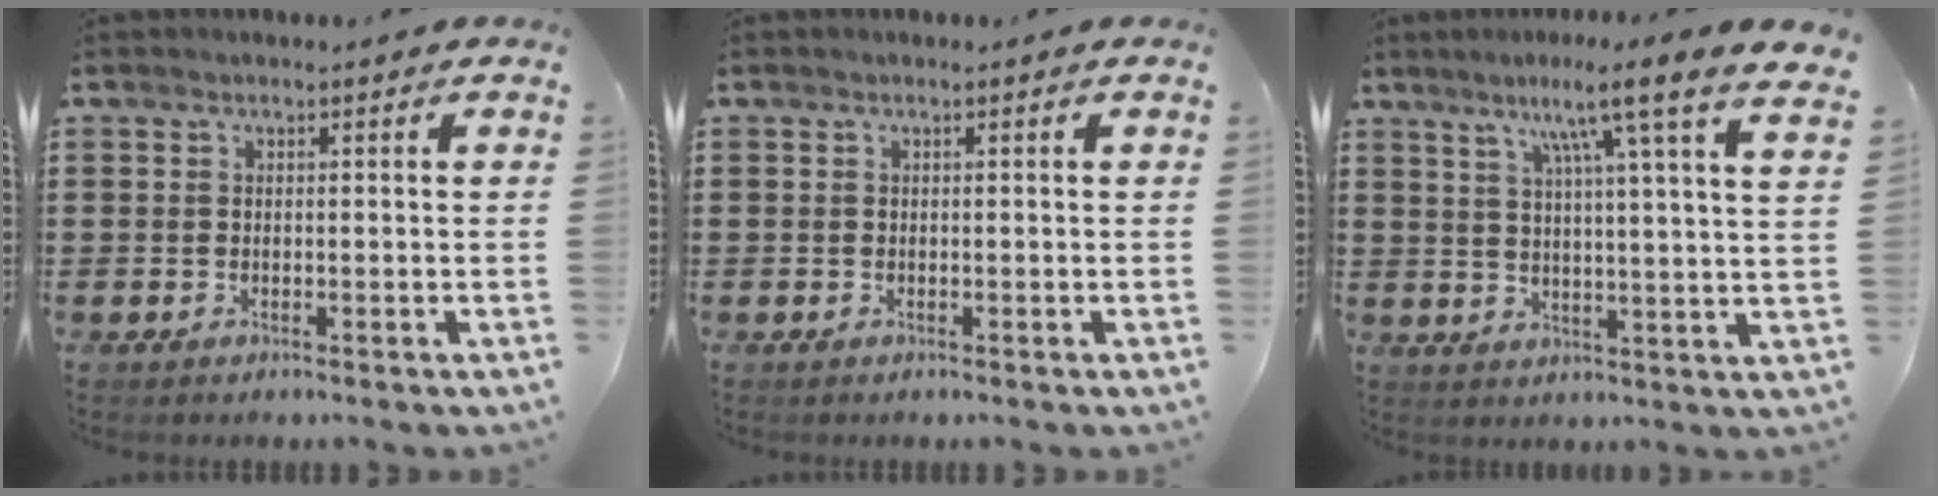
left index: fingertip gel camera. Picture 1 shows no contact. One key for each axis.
{"total": 0.0}
{"total": 8.6, "fx": 6.0, "fy": -1.4, "fz": 6.0, "tx": -0.116, "ty": -0.040, "tz": 0.082}